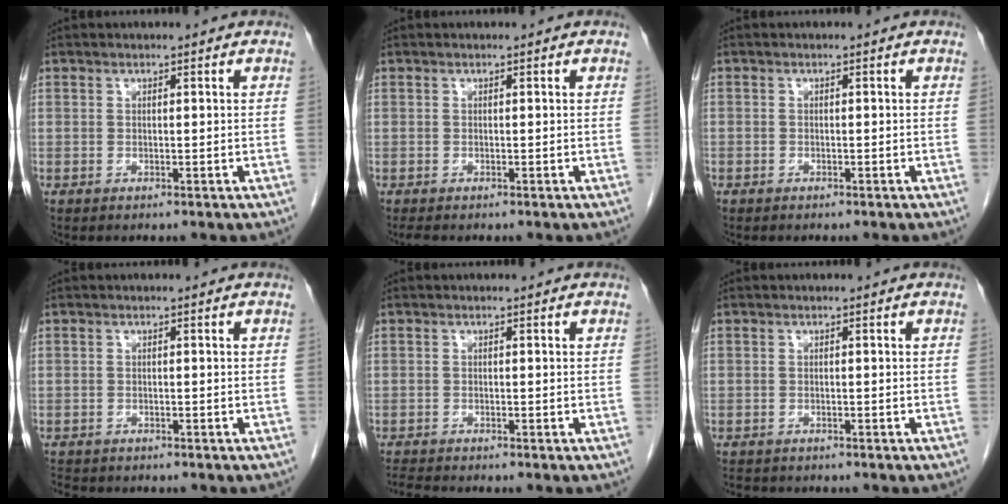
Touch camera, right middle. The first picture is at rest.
{"total": 0.9, "force": [-0.8, 0.2, 0.4], "torque": [-0.013, -0.004, -0.013]}
{"total": 0.8, "force": [-0.6, 0.5, 0.0], "torque": [-0.009, 0.003, -0.011]}
{"total": 3.9, "force": [-3.4, 1.6, 1.0], "torque": [-0.018, -0.006, -0.051]}
{"total": 2.6, "force": [-2.5, -0.3, 0.4], "torque": [-0.011, -0.014, -0.046]}
{"total": 3.8, "force": [-3.3, 1.5, 1.1], "torque": [-0.022, -0.005, -0.044]}